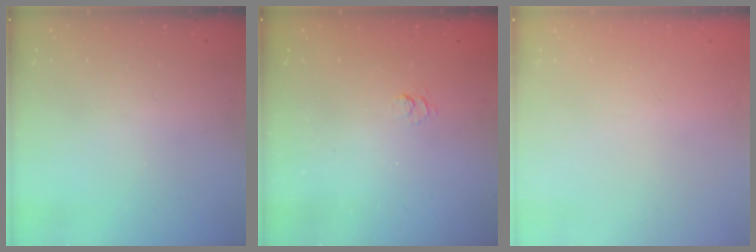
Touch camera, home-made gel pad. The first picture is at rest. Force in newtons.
{"total": 2.7, "press": 2.2, "slide": 1.5}
{"total": 2.7, "press": 2.6, "slide": 0.8}